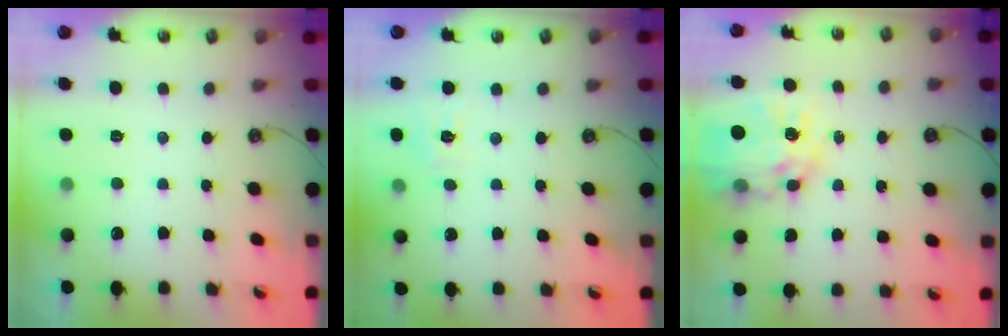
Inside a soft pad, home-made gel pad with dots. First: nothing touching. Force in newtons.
{"total": 6.8, "press": 6.7, "slide": 0.6}
{"total": 15.1, "press": 15.0, "slide": 1.4}